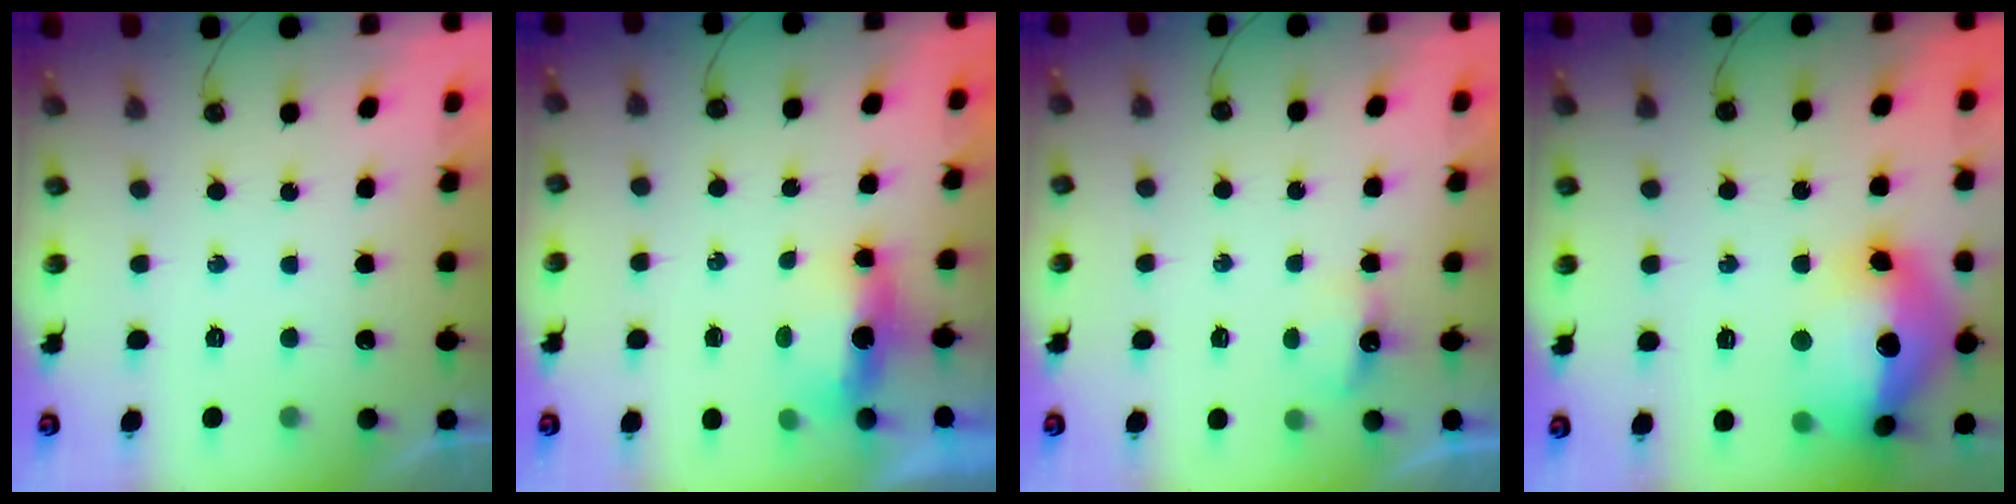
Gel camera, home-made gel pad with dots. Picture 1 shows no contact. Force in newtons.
{"total": 14.5, "press": 7.2, "slide": 12.6}
{"total": 4.0, "press": 3.9, "slide": 0.6}
{"total": 21.4, "press": 21.3, "slide": 1.8}